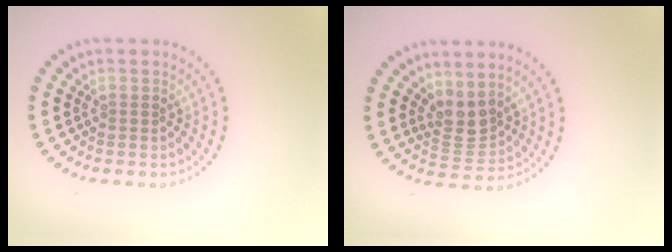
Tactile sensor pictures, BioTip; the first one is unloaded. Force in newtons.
{"total": 2.7, "press": 2.1, "slide": 1.7}